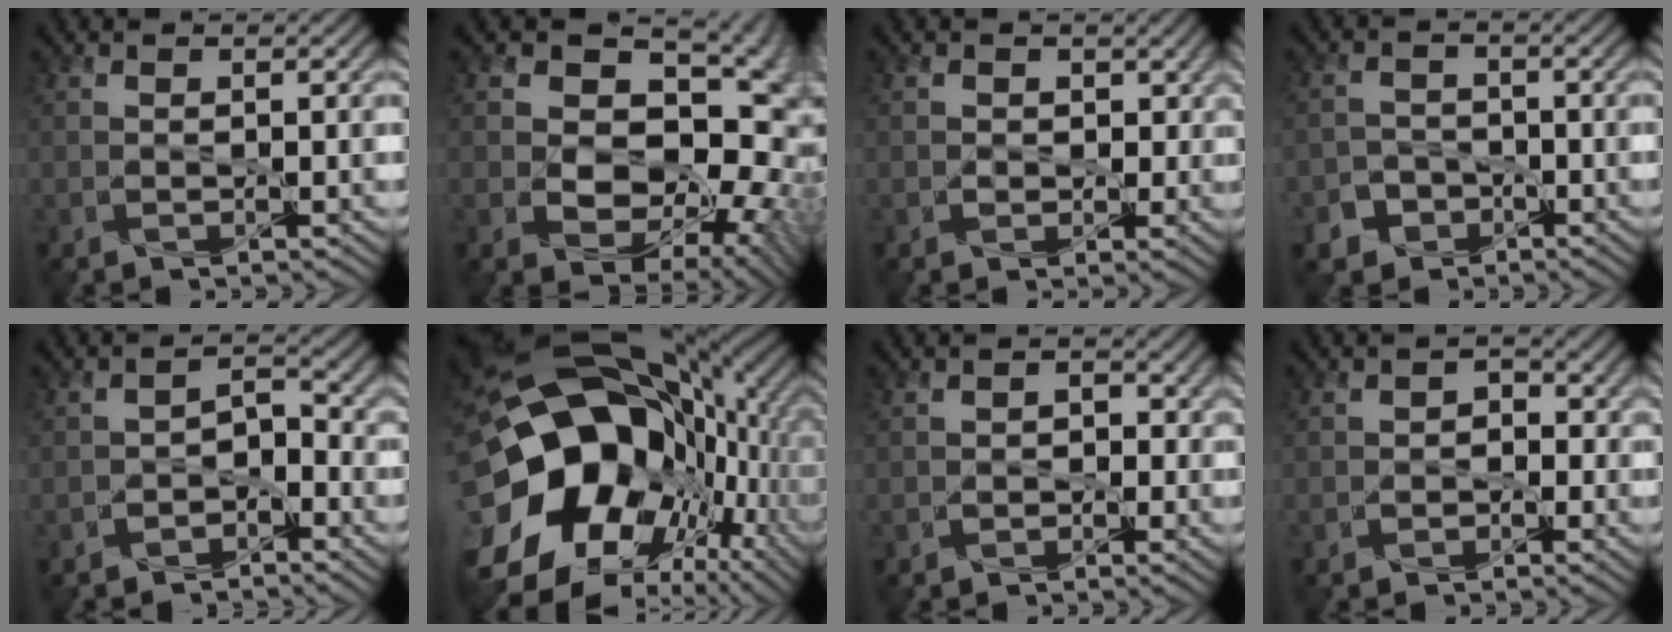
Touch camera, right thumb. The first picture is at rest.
{"total": 15.1, "force": [0.7, 10.9, 10.4], "torque": [-0.144, -0.006, 0.034]}
{"total": 4.4, "force": [0.3, 3.7, 2.4], "torque": [-0.046, 0.001, 0.004]}
{"total": 3.8, "force": [-2.3, 2.9, 0.8], "torque": [-0.019, 0.003, -0.047]}
{"total": 3.5, "force": [-2.4, 2.0, 1.6], "torque": [-0.020, 0.007, -0.042]}
{"total": 23.1, "force": [-1.5, 17.6, 14.8], "torque": [-0.318, -0.016, -0.032]}
{"total": 2.7, "force": [-0.7, 2.4, 1.0], "torque": [-0.011, 0.008, -0.016]}
{"total": 2.7, "force": [-0.9, 2.3, 1.0], "torque": [-0.007, 0.005, -0.018]}